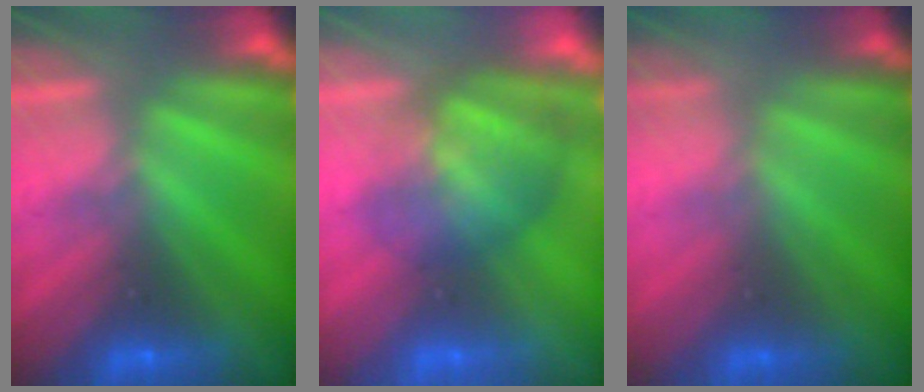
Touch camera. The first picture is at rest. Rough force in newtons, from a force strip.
{"total": 3.8}
{"total": 2.4}